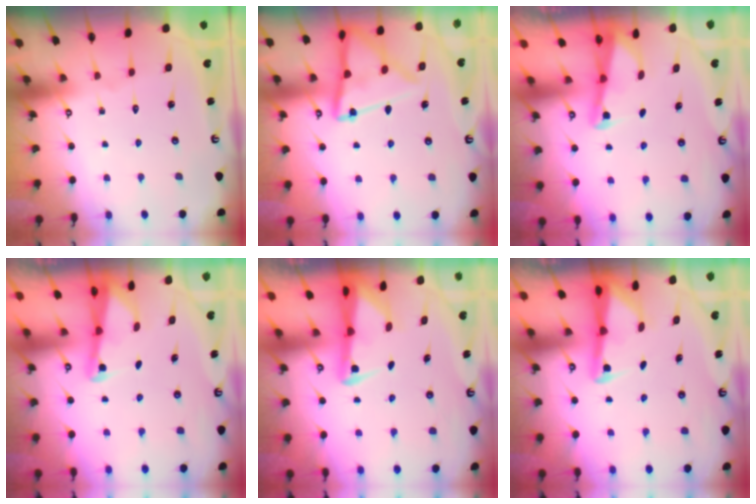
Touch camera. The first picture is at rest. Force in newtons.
{"total": 13.9, "press": 13.8, "slide": 1.5}
{"total": 2.0, "press": 2.0, "slide": 0.3}
{"total": 2.3, "press": 2.2, "slide": 0.3}
{"total": 2.7, "press": 2.6, "slide": 0.6}
{"total": 2.9, "press": 2.9, "slide": 0.2}